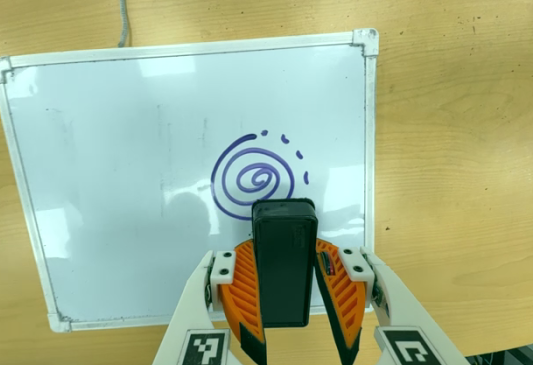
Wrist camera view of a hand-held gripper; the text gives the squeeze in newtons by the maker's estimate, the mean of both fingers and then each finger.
{"total": 7.2, "left": 6.3, "right": 8.1}